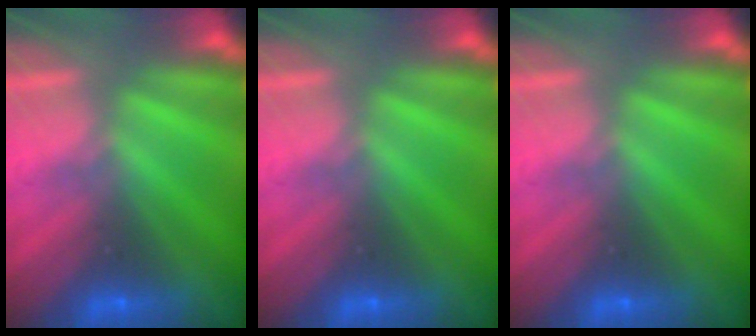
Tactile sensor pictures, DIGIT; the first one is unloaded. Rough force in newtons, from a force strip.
{"total": 0.0}
{"total": 0.0}